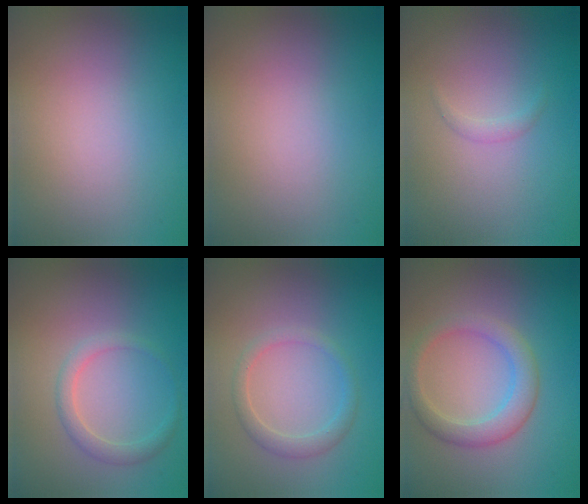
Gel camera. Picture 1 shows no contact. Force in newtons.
{"total": 0.0}
{"total": 0.8, "press": 0.8, "slide": 0.1}
{"total": 1.7, "press": 1.7, "slide": 0.1}
{"total": 1.8, "press": 1.8, "slide": 0.1}
{"total": 3.1, "press": 3.1, "slide": 0.2}